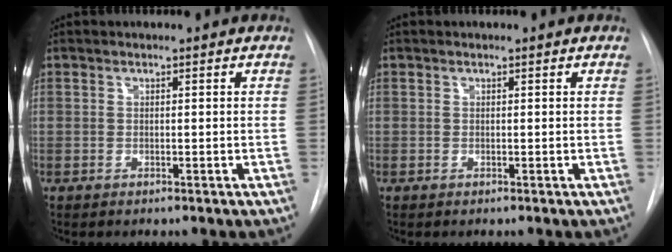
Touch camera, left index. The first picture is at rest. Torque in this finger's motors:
{"motor_torque": [-0.01, 0.01, 0.00, 0.00]}